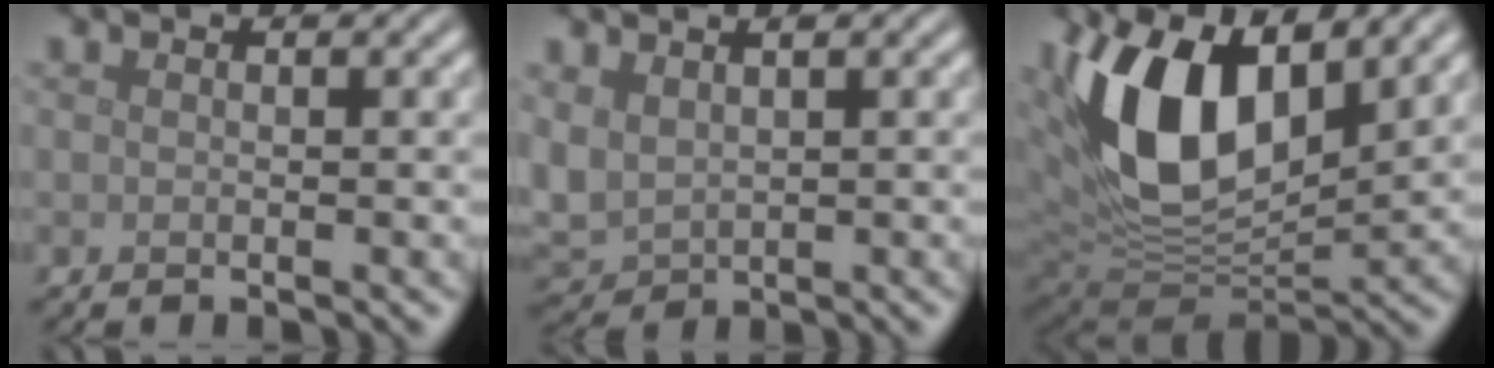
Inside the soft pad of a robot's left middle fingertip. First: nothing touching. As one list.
[{"total": 3.5, "force": [0.9, 2.5, 2.3], "torque": [-0.068, -0.002, 0.020]}, {"total": 13.2, "force": [4.3, 7.2, 10.2], "torque": [-0.202, -0.001, 0.075]}]